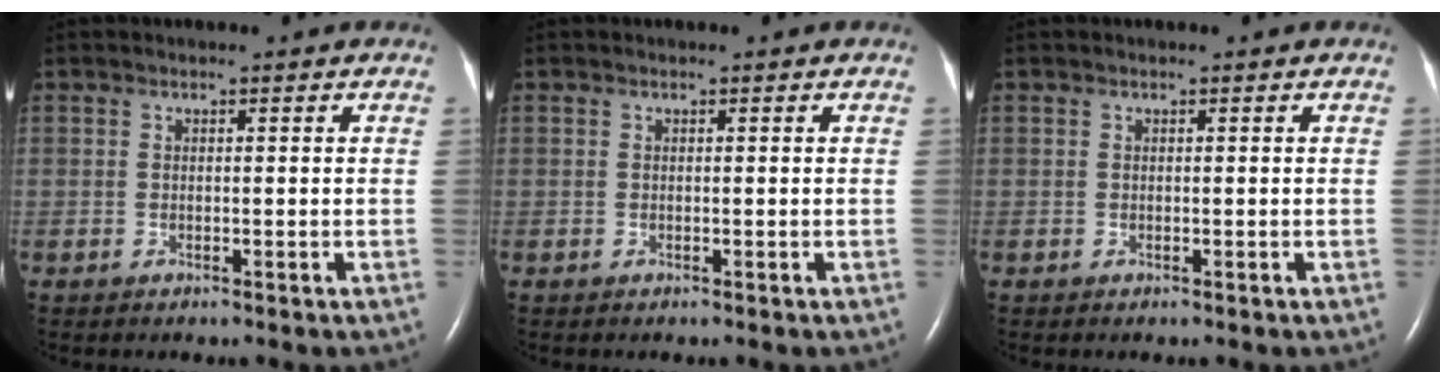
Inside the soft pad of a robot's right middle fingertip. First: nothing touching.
{"total": 0.0}
{"total": 0.0}